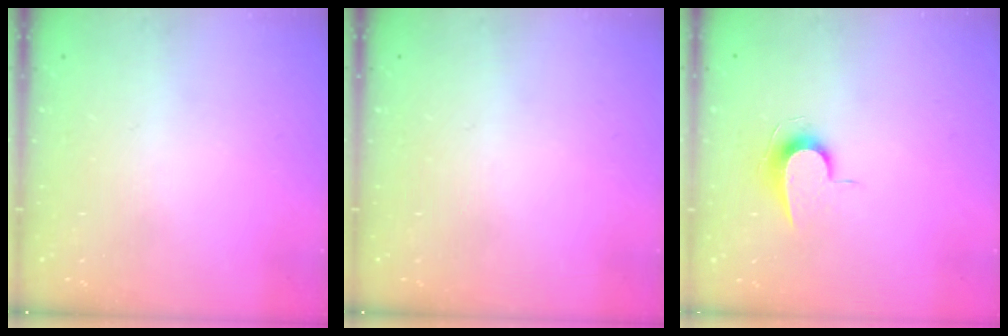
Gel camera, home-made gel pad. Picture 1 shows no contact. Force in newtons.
{"total": 0.0}
{"total": 7.1, "press": 7.0, "slide": 0.7}